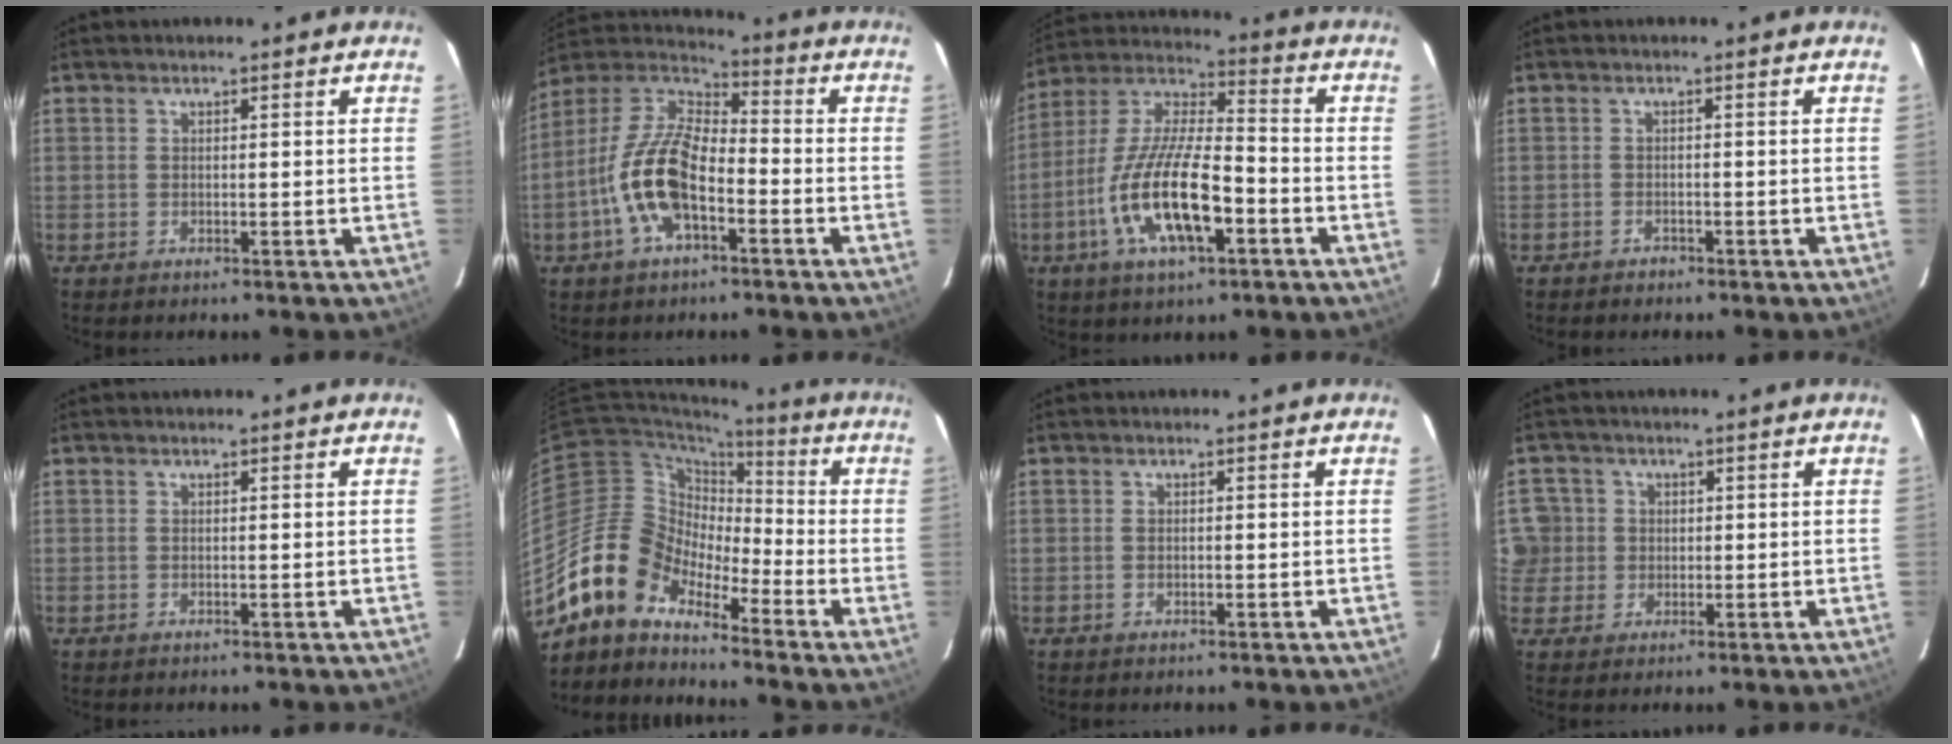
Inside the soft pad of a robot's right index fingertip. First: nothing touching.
{"total": 14.7, "force": [-5.2, 6.8, 12.0], "torque": [-0.247, 0.004, -0.104]}
{"total": 17.6, "force": [-6.4, 5.9, 15.3], "torque": [-0.315, -0.010, -0.122]}
{"total": 1.5, "force": [-1.2, 0.9, 0.0], "torque": [-0.006, 0.005, -0.021]}
{"total": 0.0}
{"total": 11.9, "force": [-9.8, 6.1, 2.8], "torque": [-0.052, 0.031, -0.198]}
{"total": 0.6, "force": [-0.2, 0.4, 0.4], "torque": [-0.008, 0.001, -0.004]}
{"total": 5.6, "force": [0.3, 5.6, 0.7], "torque": [-0.001, 0.018, 0.005]}